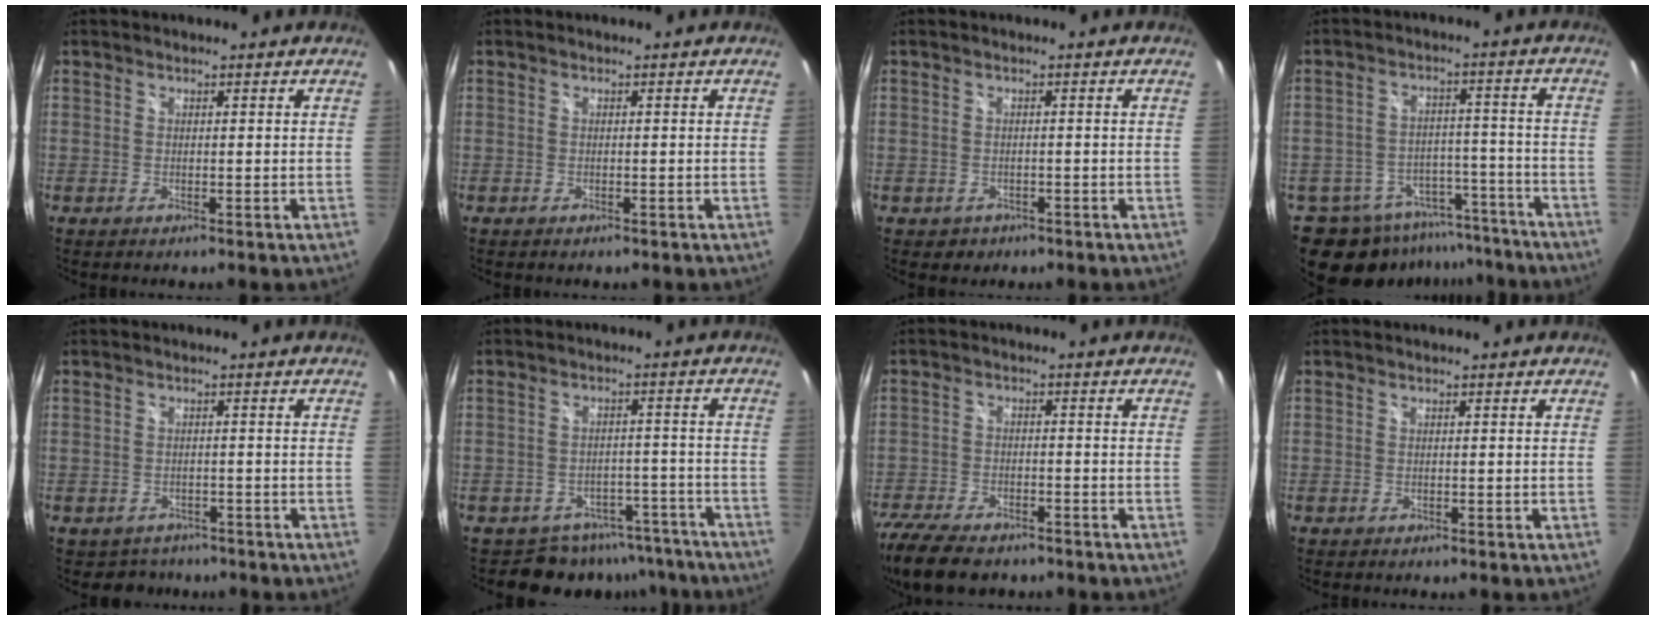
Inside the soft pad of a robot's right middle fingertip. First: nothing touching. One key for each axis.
{"total": 0.6, "fx": -0.4, "fy": 0.4, "fz": 0.1, "tx": -0.002, "ty": -0.002, "tz": -0.007}
{"total": 2.4, "fx": -1.1, "fy": 2.1, "fz": 0.7, "tx": -0.020, "ty": -0.001, "tz": -0.010}
{"total": 18.1, "fx": -14.6, "fy": 9.3, "fz": 5.5, "tx": -0.133, "ty": 0.027, "tz": -0.192}
{"total": 4.1, "fx": -3.0, "fy": 2.8, "fz": 0.3, "tx": -0.013, "ty": 0.000, "tz": -0.040}
{"total": 10.2, "fx": -8.5, "fy": 5.5, "fz": 1.2, "tx": -0.014, "ty": 0.025, "tz": -0.098}
{"total": 13.5, "fx": -10.4, "fy": 5.6, "fz": 6.5, "tx": -0.172, "ty": -0.033, "tz": -0.182}
{"total": 0.0}